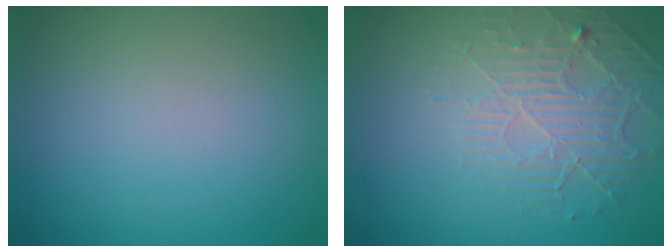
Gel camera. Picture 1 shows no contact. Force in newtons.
{"total": 2.6, "press": 2.0, "slide": 1.7}